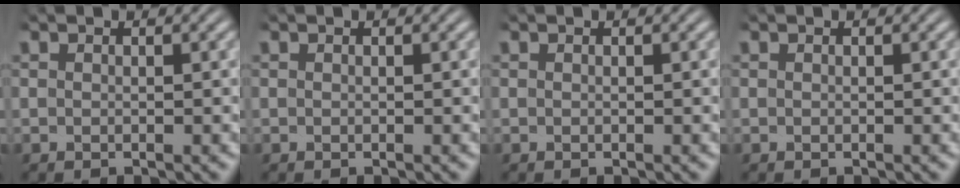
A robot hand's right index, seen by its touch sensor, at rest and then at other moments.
{"total": 0.0}
{"total": 0.0}
{"total": 0.0}